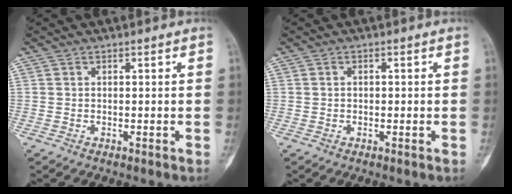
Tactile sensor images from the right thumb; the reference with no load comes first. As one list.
[{"total": 0.7, "force": [0.0, 0.5, 0.5], "torque": [-0.010, 0.003, 0.001]}]